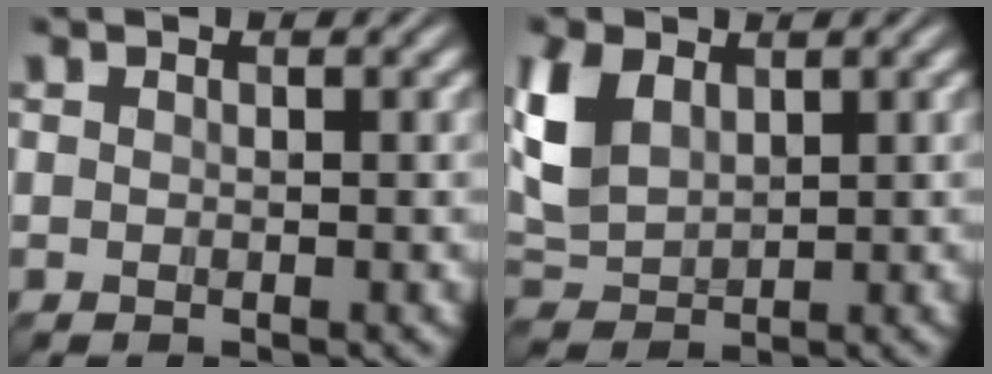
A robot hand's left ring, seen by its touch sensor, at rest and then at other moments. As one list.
[{"total": 5.0, "force": [1.8, 3.3, 3.3], "torque": [-0.080, 0.003, 0.038]}]